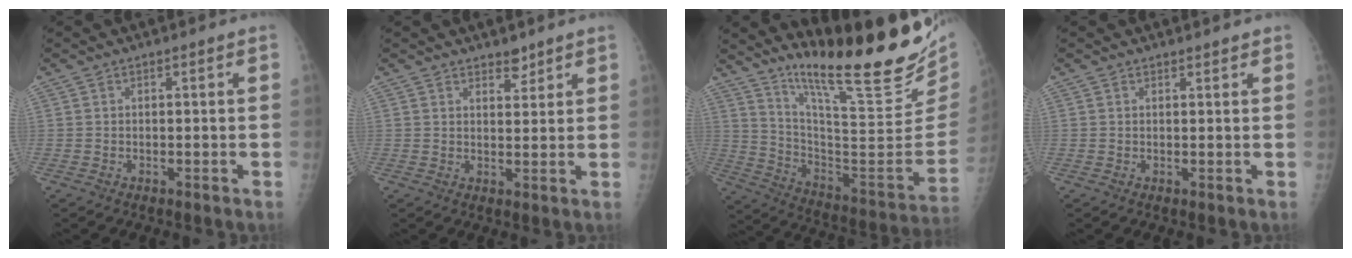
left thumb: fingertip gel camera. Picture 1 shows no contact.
{"total": 2.9, "force": [2.4, 1.3, 1.1], "torque": [-0.002, -0.018, 0.036]}
{"total": 29.6, "force": [21.5, 5.5, 19.6], "torque": [-0.273, -0.124, 0.323]}
{"total": 1.3, "force": [1.2, 0.5, 0.3], "torque": [0.003, -0.004, 0.014]}